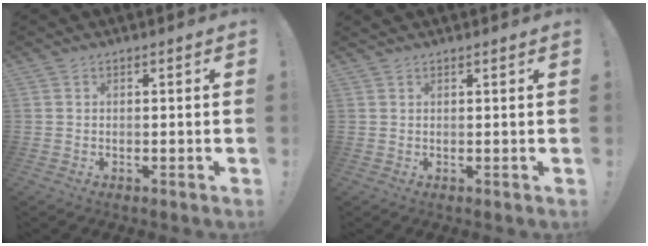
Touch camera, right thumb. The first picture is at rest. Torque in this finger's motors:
{"motor_torque": [-0.25, 0.33, 0.94, 1.01, 0.05]}